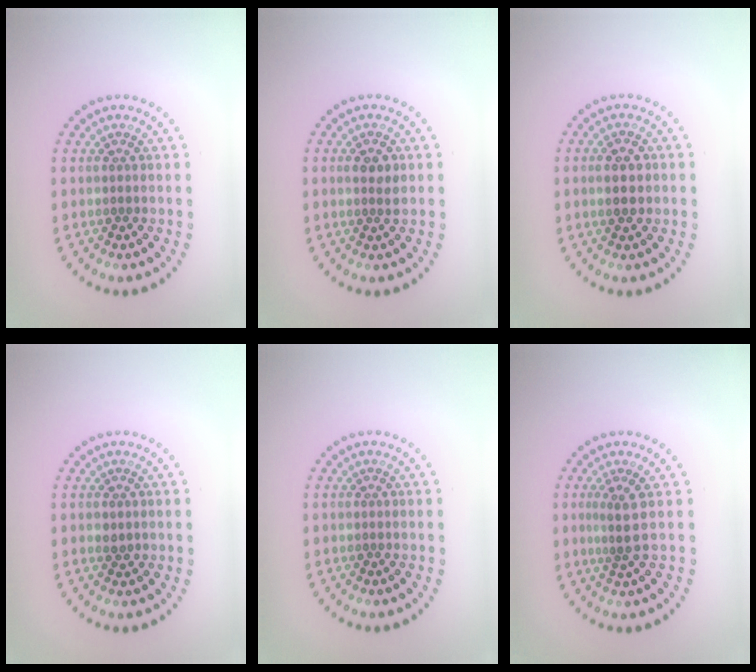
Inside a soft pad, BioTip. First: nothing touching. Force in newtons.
{"total": 1.7, "press": 1.6, "slide": 0.6}
{"total": 3.1, "press": 3.1, "slide": 0.2}
{"total": 0.8, "press": 0.8, "slide": 0.2}
{"total": 0.0}
{"total": 2.0, "press": 1.3, "slide": 1.5}